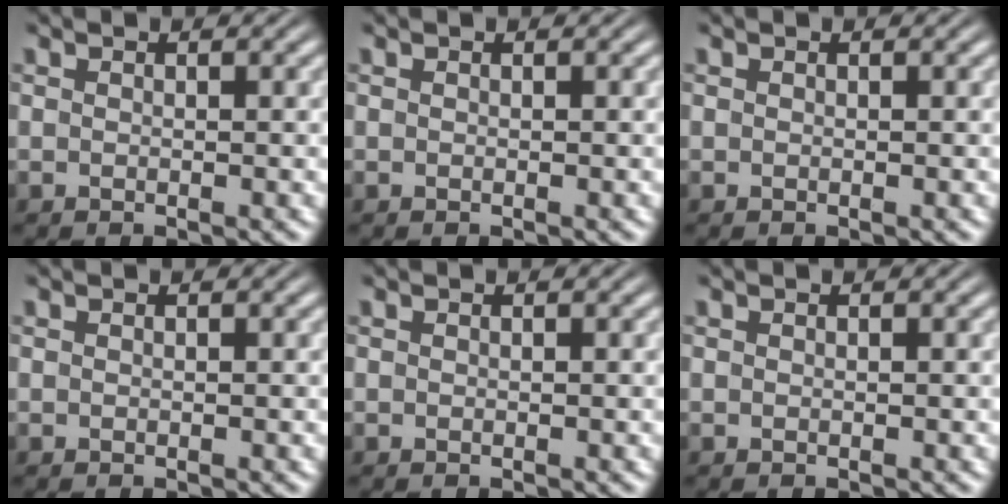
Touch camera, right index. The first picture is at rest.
{"total": 0.0}
{"total": 0.0}
{"total": 0.0}
{"total": 0.0}
{"total": 0.0}